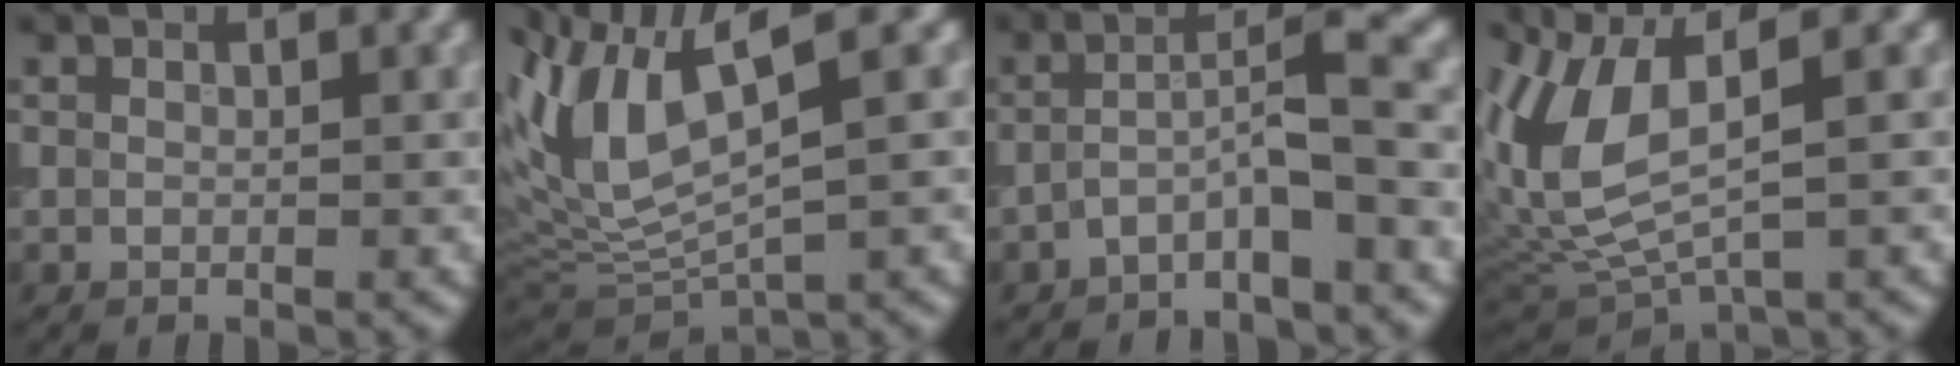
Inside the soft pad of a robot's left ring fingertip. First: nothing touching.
{"total": 9.0, "force": [3.7, 3.2, 7.6], "torque": [-0.176, 0.002, 0.074]}
{"total": 3.8, "force": [-1.8, 0.4, 3.3], "torque": [-0.058, 0.019, -0.041]}
{"total": 8.1, "force": [1.8, 3.3, 7.2], "torque": [-0.173, 0.001, 0.038]}